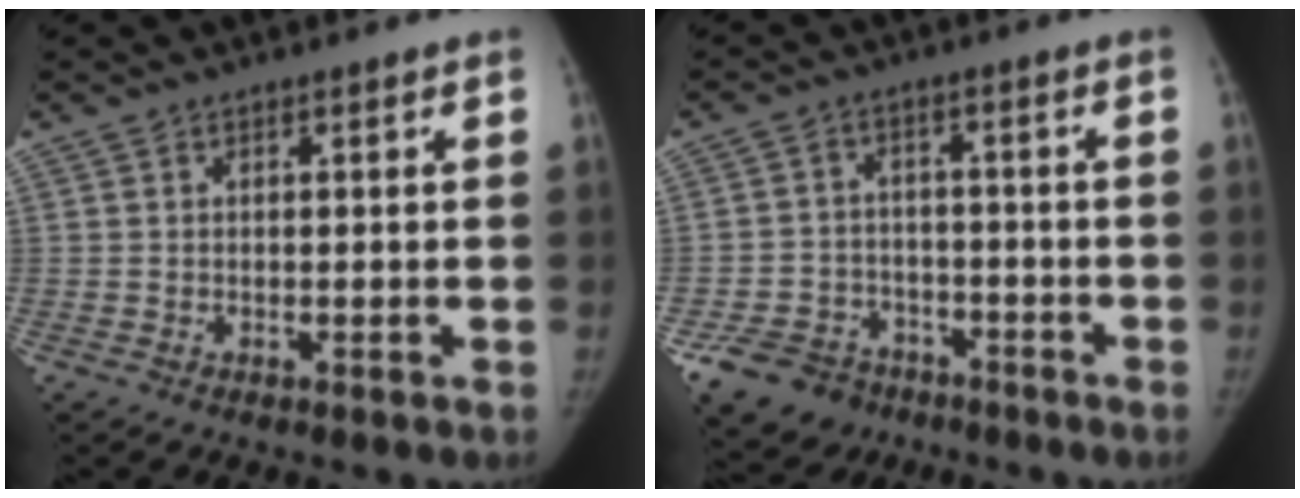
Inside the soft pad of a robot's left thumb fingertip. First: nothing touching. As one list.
[{"total": 10.3, "force": [-6.5, 7.5, 2.7], "torque": [-0.049, 0.036, -0.103]}]